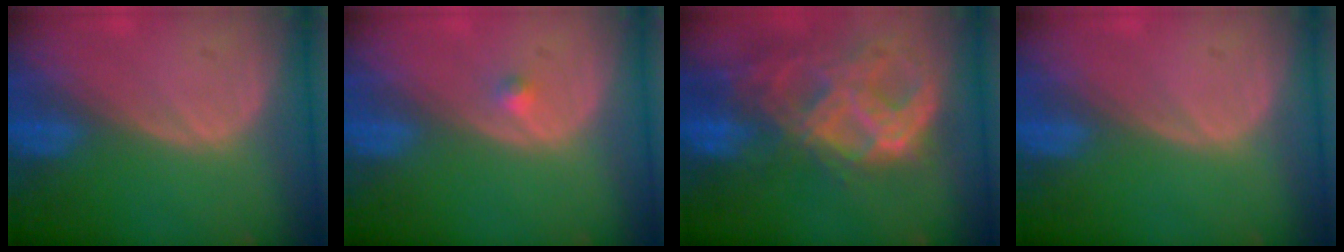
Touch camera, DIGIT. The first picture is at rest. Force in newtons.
{"total": 1.1, "press": 0.9, "slide": 0.5}
{"total": 11.4, "press": 9.7, "slide": 6.1}
{"total": 0.0}